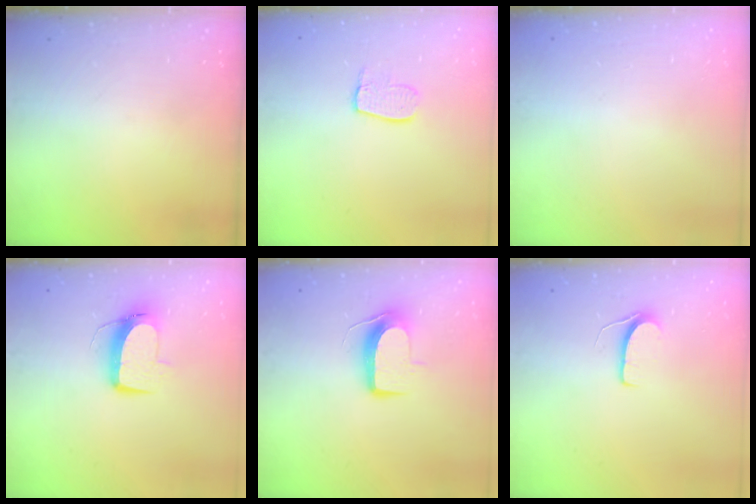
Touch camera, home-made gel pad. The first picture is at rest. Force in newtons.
{"total": 7.6, "press": 7.6, "slide": 0.2}
{"total": 0.0}
{"total": 9.9, "press": 9.9, "slide": 0.8}
{"total": 8.8, "press": 8.7, "slide": 0.6}
{"total": 5.9, "press": 5.9, "slide": 0.4}